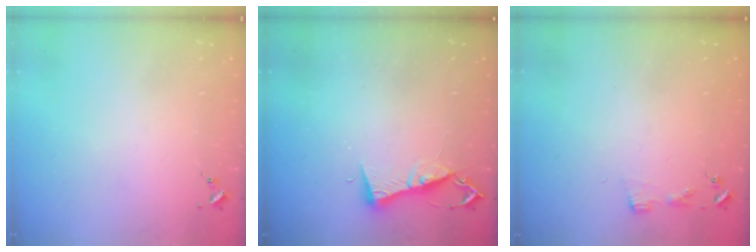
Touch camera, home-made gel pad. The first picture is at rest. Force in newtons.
{"total": 7.2, "press": 7.1, "slide": 0.7}
{"total": 2.9, "press": 2.9, "slide": 0.3}